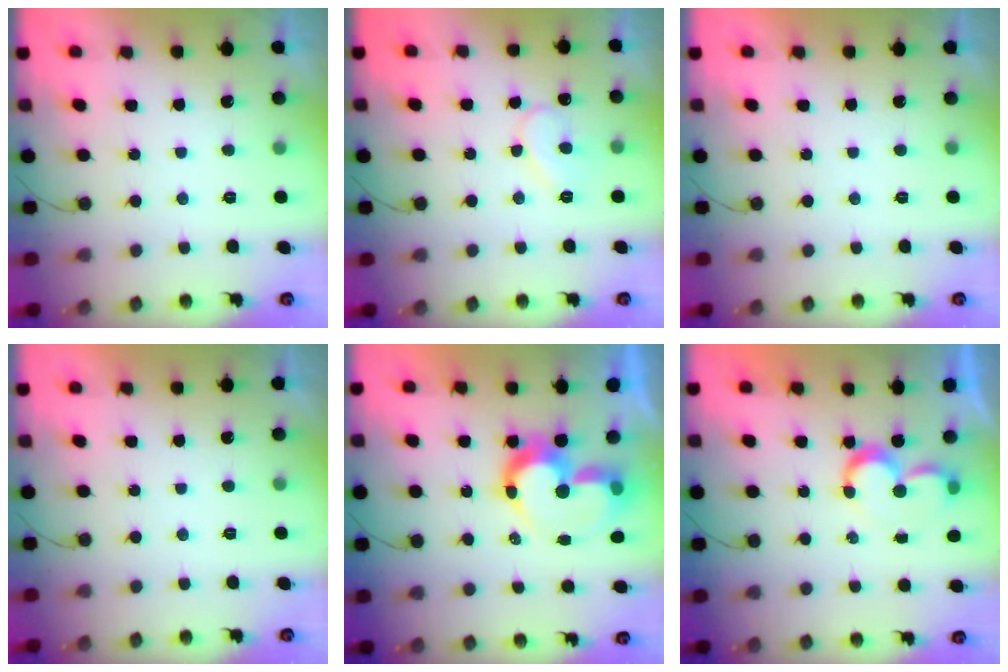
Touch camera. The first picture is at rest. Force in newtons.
{"total": 8.8, "press": 8.7, "slide": 0.8}
{"total": 1.8, "press": 1.8, "slide": 0.0}
{"total": 1.8, "press": 1.8, "slide": 0.0}
{"total": 13.2, "press": 13.1, "slide": 1.5}
{"total": 7.2, "press": 7.1, "slide": 0.7}